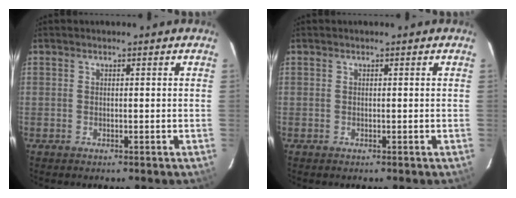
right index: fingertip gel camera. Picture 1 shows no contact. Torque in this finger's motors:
{"motor_torque": [0.00, 0.00, 0.01, 0.00]}